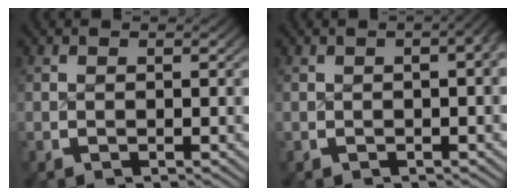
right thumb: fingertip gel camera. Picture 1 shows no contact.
{"total": 4.0, "force": [0.5, 1.7, 3.6], "torque": [-0.031, 0.021, -0.002]}